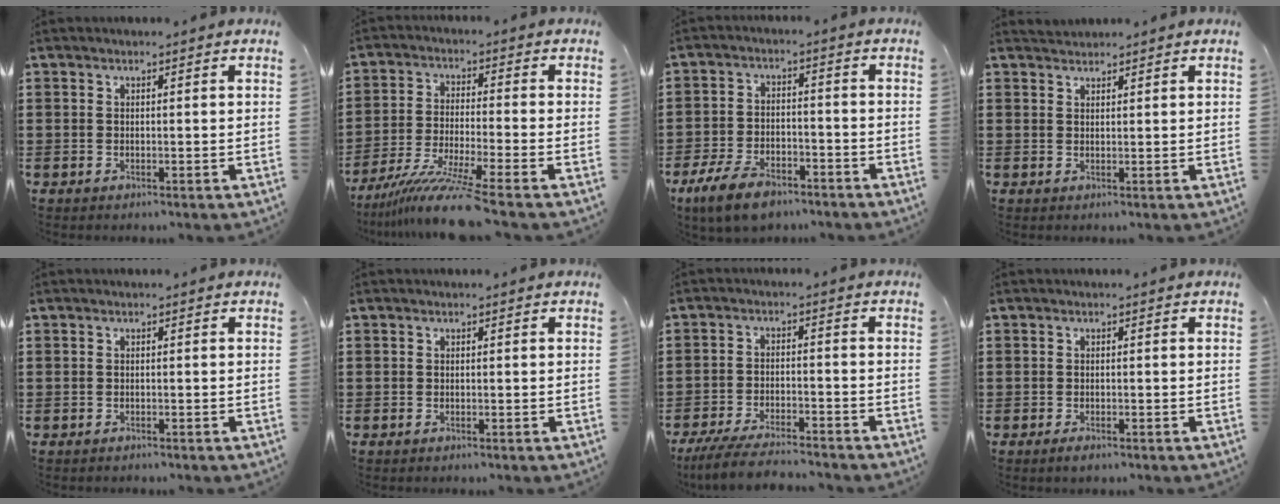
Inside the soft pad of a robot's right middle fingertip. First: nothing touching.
{"total": 9.1, "force": [-7.4, -0.3, 5.3], "torque": [-0.103, -0.014, -0.141]}
{"total": 7.7, "force": [-5.7, 3.0, 4.3], "torque": [-0.091, 0.006, -0.107]}
{"total": 1.5, "force": [1.5, 0.3, -0.1], "torque": [-0.002, 0.005, 0.030]}
{"total": 0.5, "force": [-0.5, 0.0, 0.0], "torque": [-0.001, -0.002, -0.011]}
{"total": 0.0}
{"total": 5.8, "force": [-5.3, 0.5, 2.2], "torque": [-0.055, -0.009, -0.104]}
{"total": 0.8, "force": [-0.7, 0.2, 0.4], "torque": [-0.009, -0.005, -0.013]}